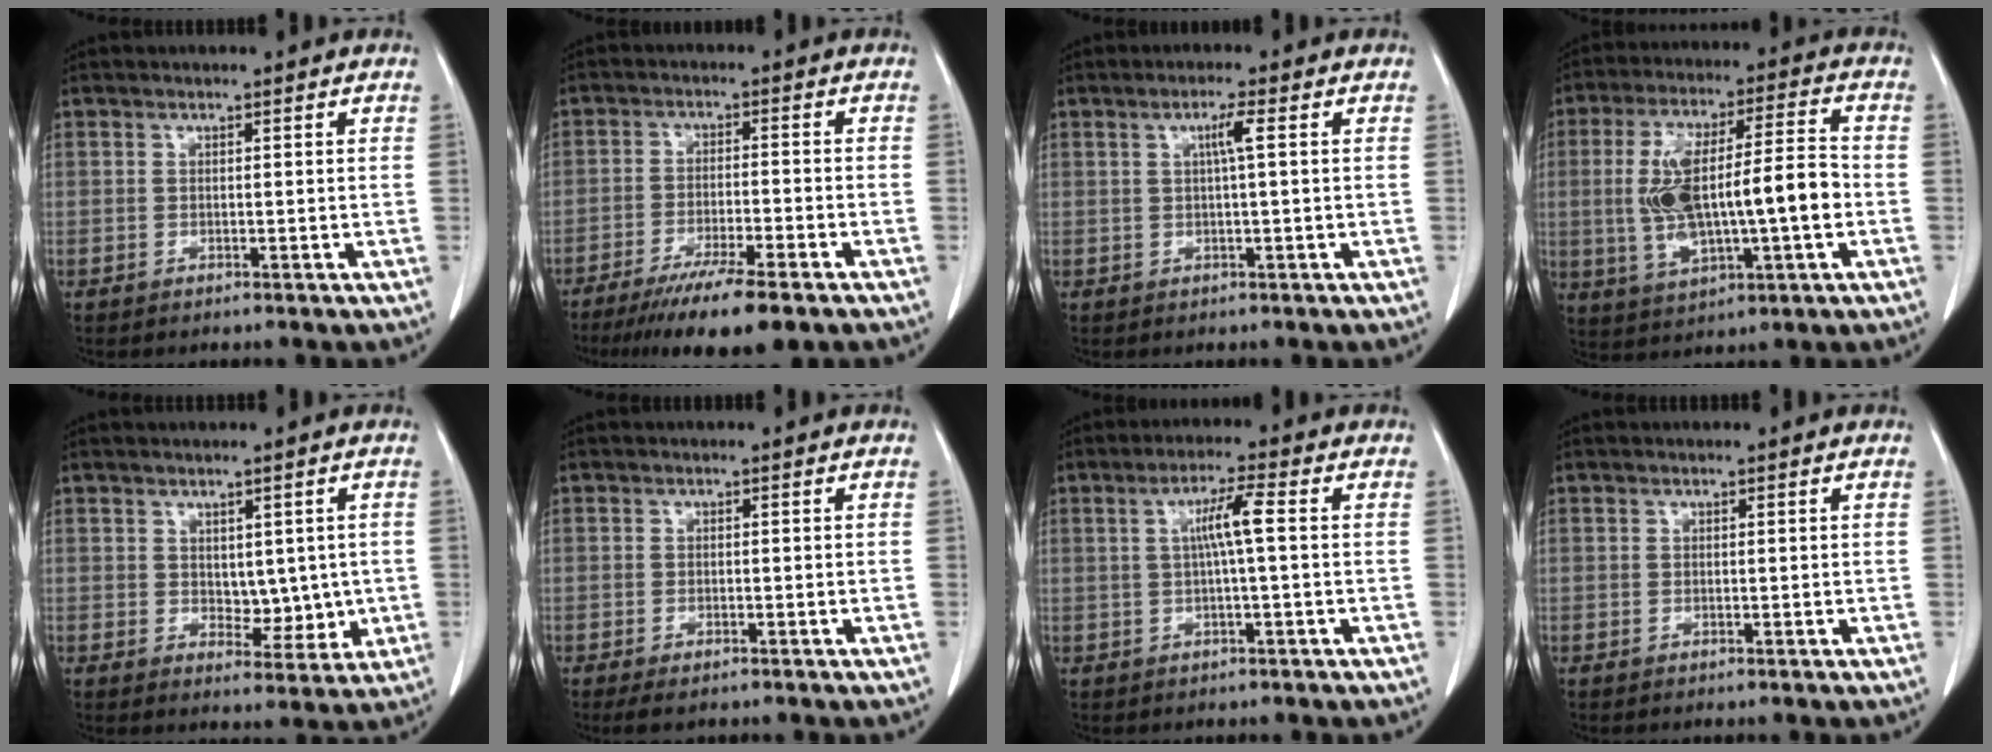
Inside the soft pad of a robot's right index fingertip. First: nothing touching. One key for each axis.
{"total": 11.6, "fx": -8.4, "fy": 0.6, "fz": 8.0, "tx": -0.120, "ty": -0.026, "tz": -0.129}
{"total": 2.6, "fx": 0.6, "fy": -0.3, "fz": 2.5, "tx": -0.049, "ty": 0.002, "tz": 0.009}
{"total": 15.7, "fx": -1.6, "fy": 3.6, "fz": 15.2, "tx": -0.290, "ty": 0.019, "tz": -0.018}
{"total": 5.0, "fx": 0.3, "fy": 3.0, "fz": 4.0, "tx": -0.044, "ty": -0.006, "tz": 0.015}
{"total": 2.4, "fx": -1.8, "fy": 0.8, "fz": 1.4, "tx": -0.024, "ty": -0.006, "tz": -0.024}
{"total": 4.7, "fx": 0.5, "fy": -0.2, "fz": 4.7, "tx": -0.086, "ty": 0.008, "tz": 0.011}
{"total": 0.0}